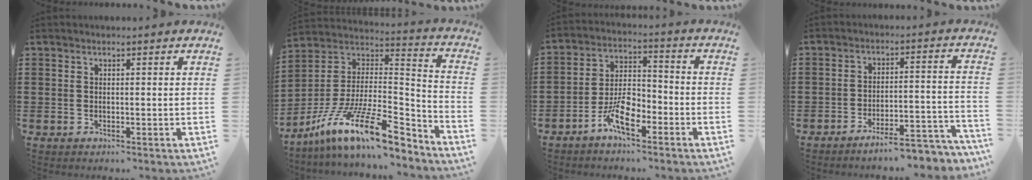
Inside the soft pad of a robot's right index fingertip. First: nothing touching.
{"total": 16.6, "force": [-10.8, 4.6, 11.7], "torque": [-0.229, 0.024, -0.192]}
{"total": 7.1, "force": [-4.2, 3.0, 4.9], "torque": [-0.103, 0.010, -0.081]}
{"total": 6.0, "force": [-5.6, 0.0, 2.3], "torque": [-0.033, -0.002, -0.105]}